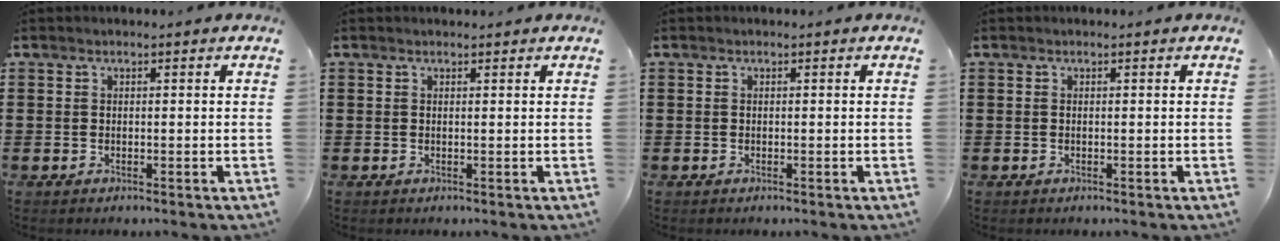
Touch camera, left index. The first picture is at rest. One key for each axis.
{"total": 0.5, "fx": 0.5, "fy": 0.0, "fz": 0.3, "tx": -0.007, "ty": -0.001, "tz": 0.010}
{"total": 0.0}
{"total": 0.0}